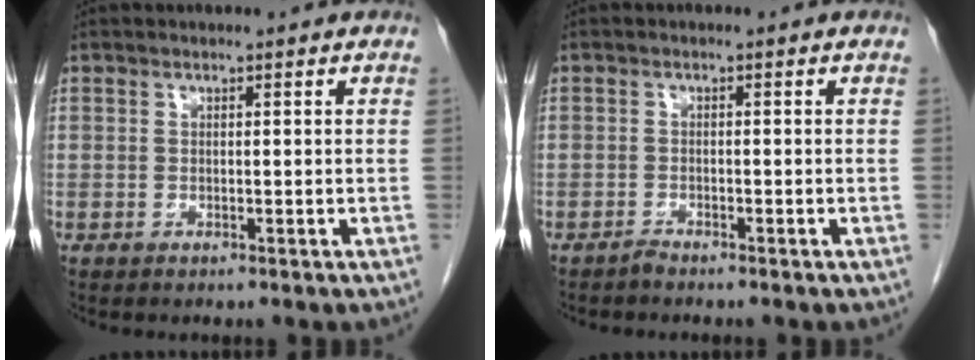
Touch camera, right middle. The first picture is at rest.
{"total": 0.9, "force": [-0.8, -0.1, 0.1], "torque": [-0.002, -0.002, -0.016]}